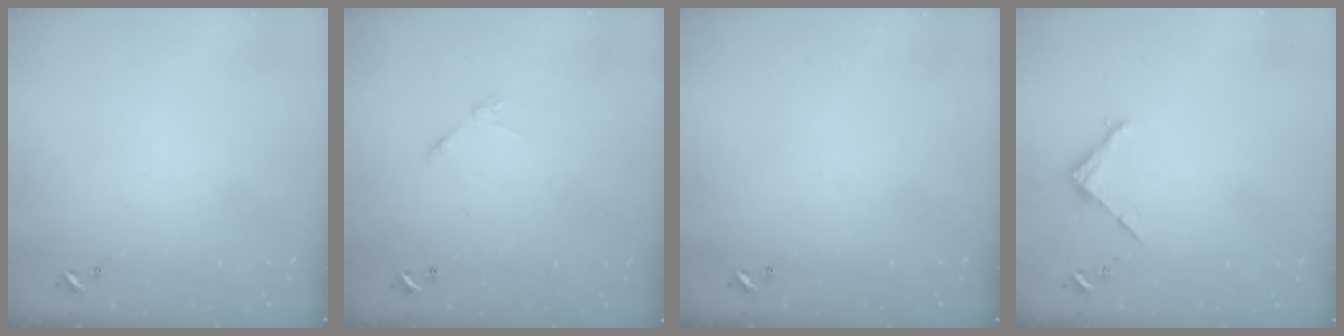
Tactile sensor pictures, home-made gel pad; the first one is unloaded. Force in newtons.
{"total": 5.9, "press": 5.9, "slide": 0.4}
{"total": 0.0}
{"total": 2.9, "press": 2.8, "slide": 0.2}